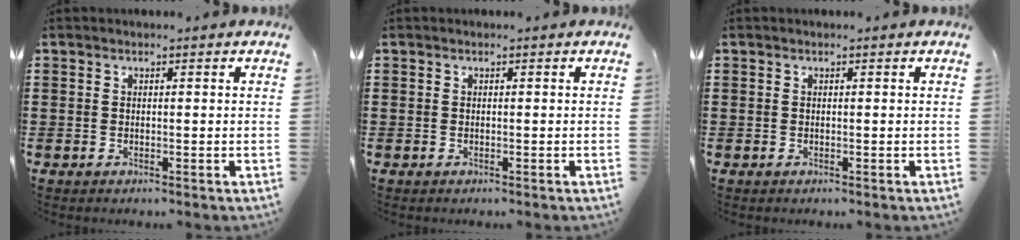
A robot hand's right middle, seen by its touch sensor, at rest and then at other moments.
{"total": 0.0}
{"total": 0.0}